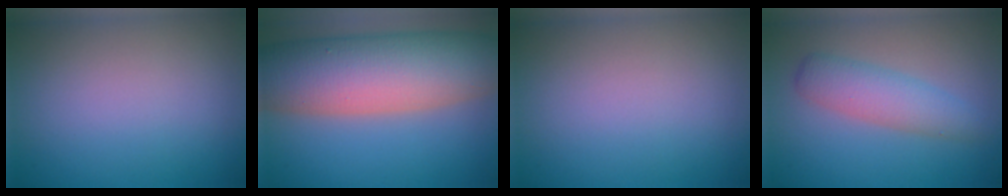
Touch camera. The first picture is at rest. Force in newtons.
{"total": 13.1, "press": 13.1, "slide": 0.7}
{"total": 0.0}
{"total": 3.6, "press": 3.6, "slide": 0.1}